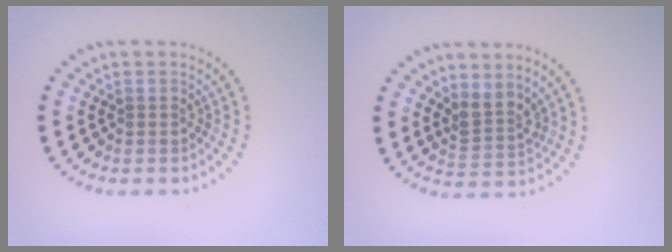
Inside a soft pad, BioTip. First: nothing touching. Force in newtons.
{"total": 2.6, "press": 1.9, "slide": 1.7}